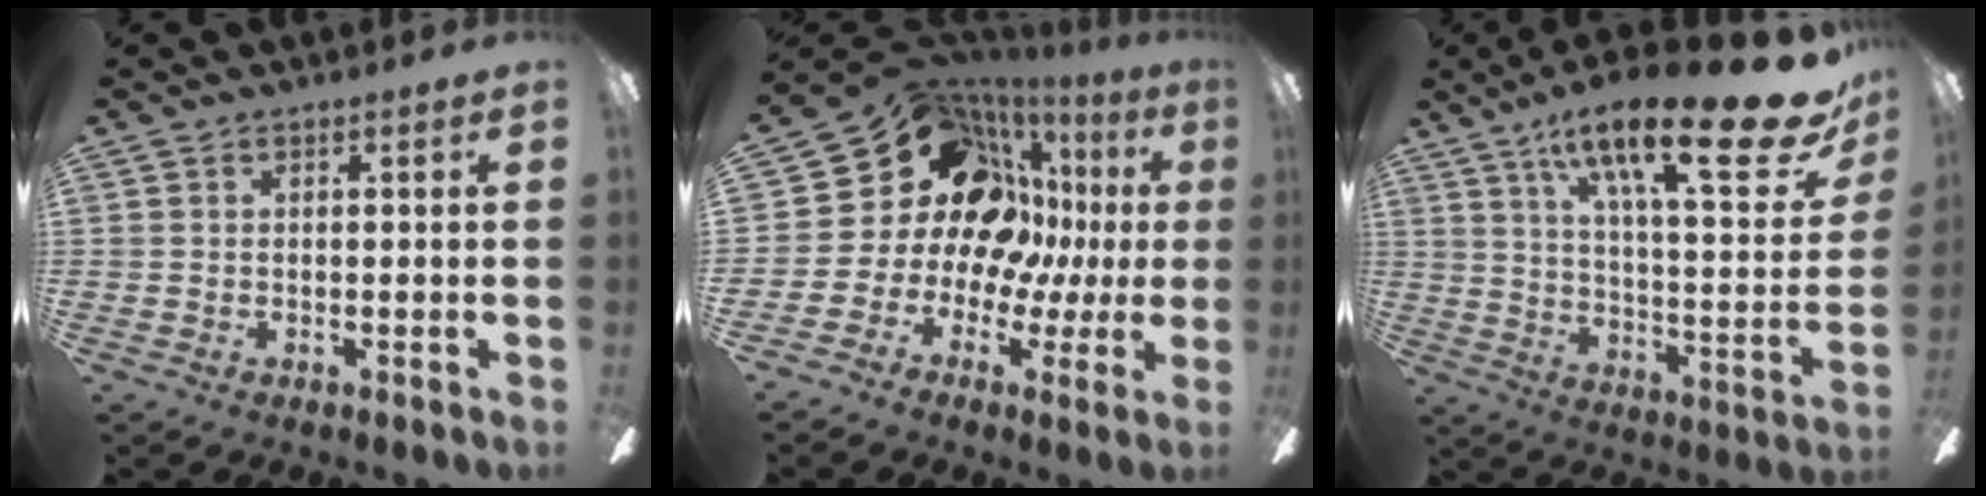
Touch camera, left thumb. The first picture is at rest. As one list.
[{"total": 21.0, "force": [8.4, 15.9, 10.9], "torque": [-0.212, -0.072, 0.176]}, {"total": 26.2, "force": [16.6, 6.4, 19.3], "torque": [-0.290, -0.097, 0.260]}]